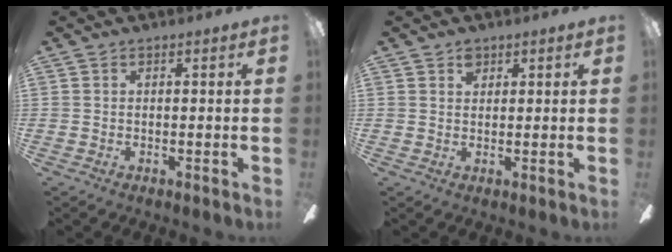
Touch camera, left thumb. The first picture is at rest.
{"total": 2.4, "force": [1.7, 1.5, 0.9], "torque": [-0.005, -0.006, 0.028]}